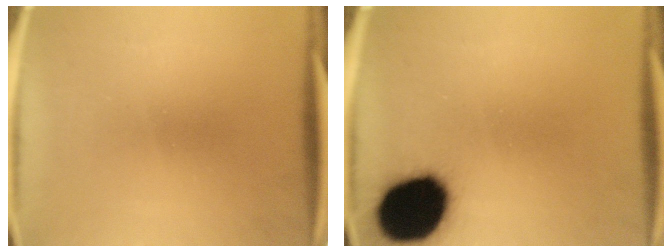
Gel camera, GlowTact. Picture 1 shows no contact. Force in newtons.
{"total": 19.9}